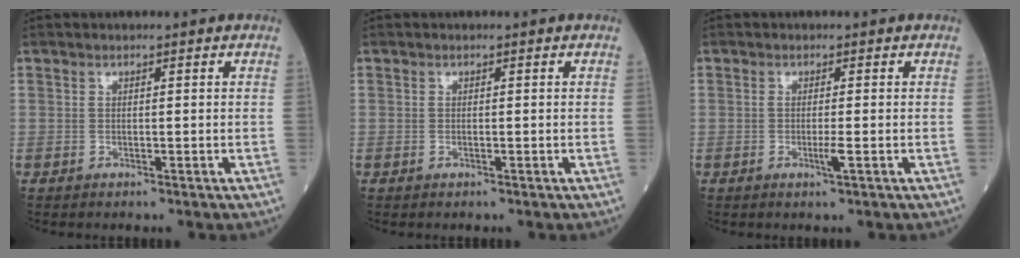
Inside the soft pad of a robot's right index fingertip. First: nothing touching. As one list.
[{"total": 0.0}, {"total": 1.8, "force": [-0.6, -0.1, 1.7], "torque": [-0.034, -0.005, -0.011]}]